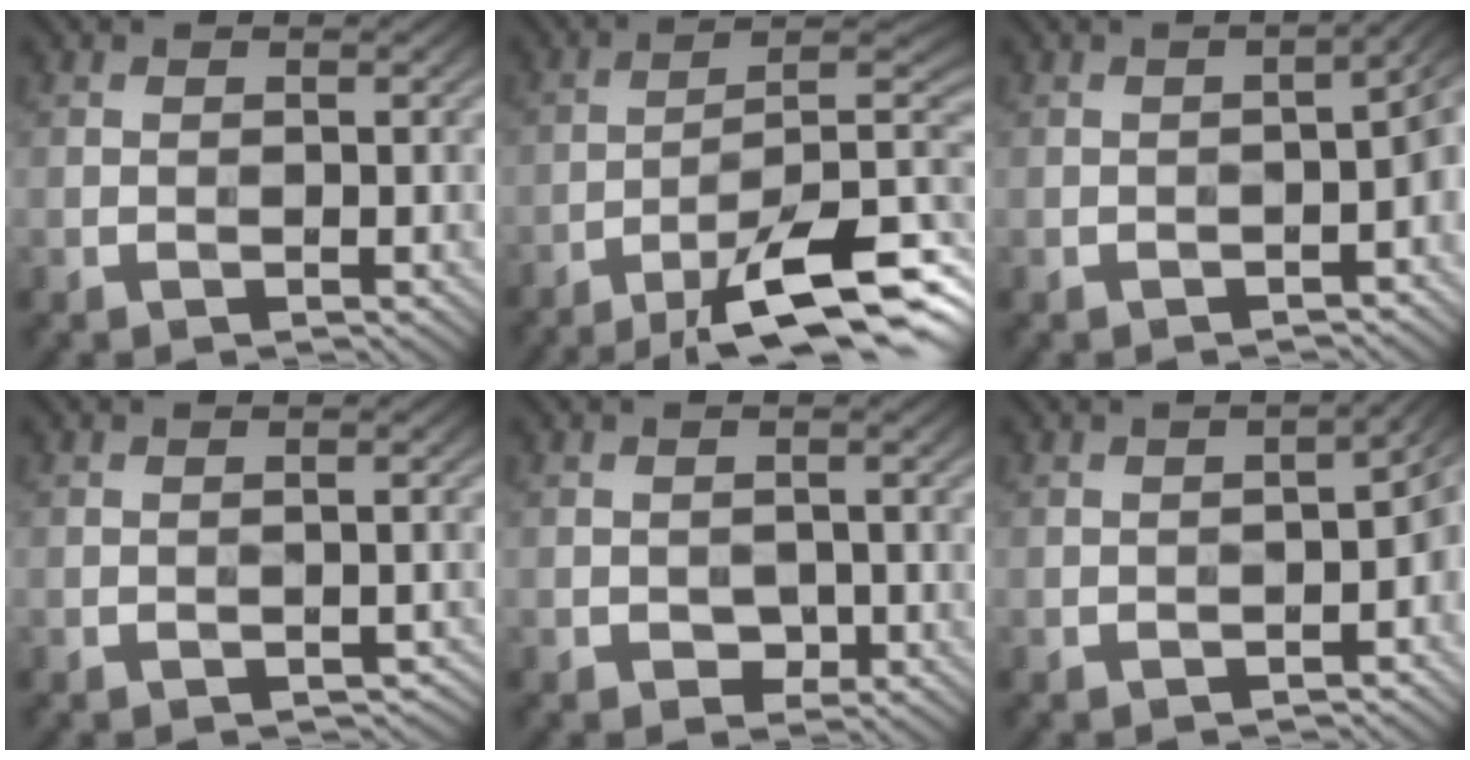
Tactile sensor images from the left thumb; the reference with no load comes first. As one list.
[{"total": 14.0, "force": [-7.8, 3.4, 11.1], "torque": [-0.176, -0.001, -0.121]}, {"total": 5.6, "force": [-2.4, 2.4, 4.6], "torque": [-0.053, -0.006, -0.030]}, {"total": 2.1, "force": [-1.2, 1.1, 1.3], "torque": [-0.022, -0.004, -0.008]}, {"total": 2.2, "force": [-0.9, 1.5, 1.3], "torque": [-0.024, -0.003, -0.015]}, {"total": 6.8, "force": [-2.7, 3.4, 5.3], "torque": [-0.061, -0.017, -0.033]}]